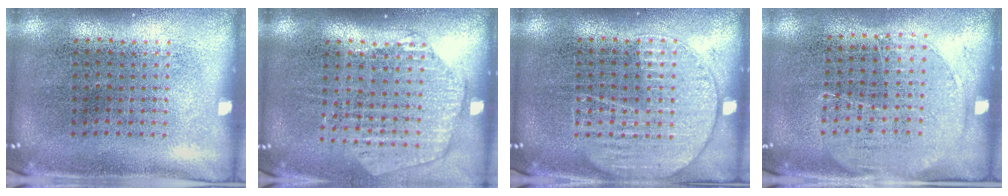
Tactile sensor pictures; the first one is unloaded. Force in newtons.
{"total": 1.8, "press": 1.7, "slide": 0.6}
{"total": 2.4, "press": 2.4, "slide": 0.2}
{"total": 1.4, "press": 1.2, "slide": 0.7}